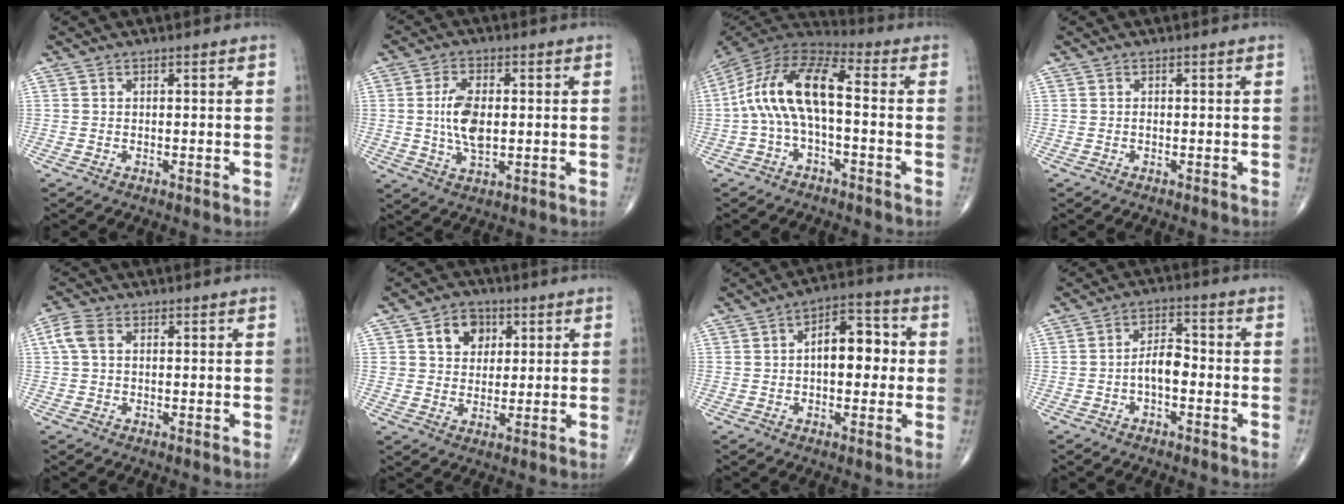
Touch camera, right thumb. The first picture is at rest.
{"total": 8.2, "force": [0.3, 4.2, 7.0], "torque": [-0.134, -0.003, 0.006]}
{"total": 14.5, "force": [-0.9, 6.3, 13.0], "torque": [-0.255, 0.047, -0.028]}
{"total": 0.0}
{"total": 4.3, "force": [1.0, 2.8, 3.1], "torque": [-0.079, 0.014, 0.017]}
{"total": 7.0, "force": [2.7, 5.5, 3.4], "torque": [-0.017, -0.006, 0.041]}
{"total": 10.1, "force": [0.6, 5.6, 8.4], "torque": [-0.097, 0.024, 0.003]}
{"total": 5.4, "force": [-1.4, 2.8, 4.4], "torque": [-0.066, 0.025, -0.031]}